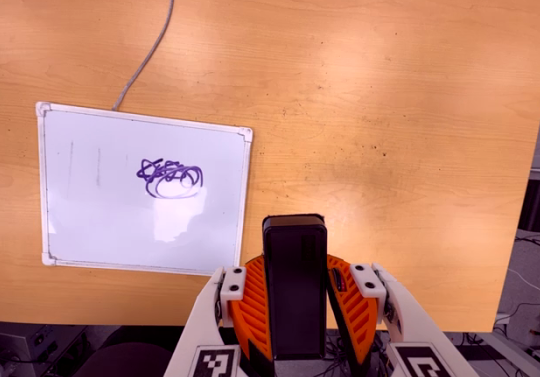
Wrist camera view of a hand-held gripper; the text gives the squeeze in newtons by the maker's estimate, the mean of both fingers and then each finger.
{"total": 5.8, "left": 4.8, "right": 6.9}